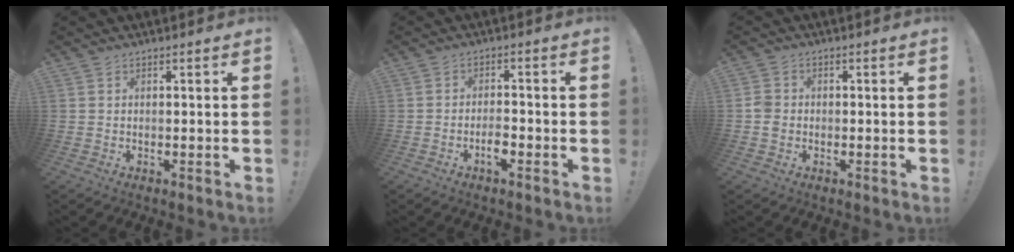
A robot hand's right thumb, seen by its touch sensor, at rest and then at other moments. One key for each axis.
{"total": 3.8, "fx": -2.2, "fy": 1.4, "fz": 2.9, "tx": -0.051, "ty": 0.001, "tz": -0.039}
{"total": 3.6, "fx": -0.9, "fy": 3.0, "fz": 1.8, "tx": -0.035, "ty": 0.008, "tz": -0.015}